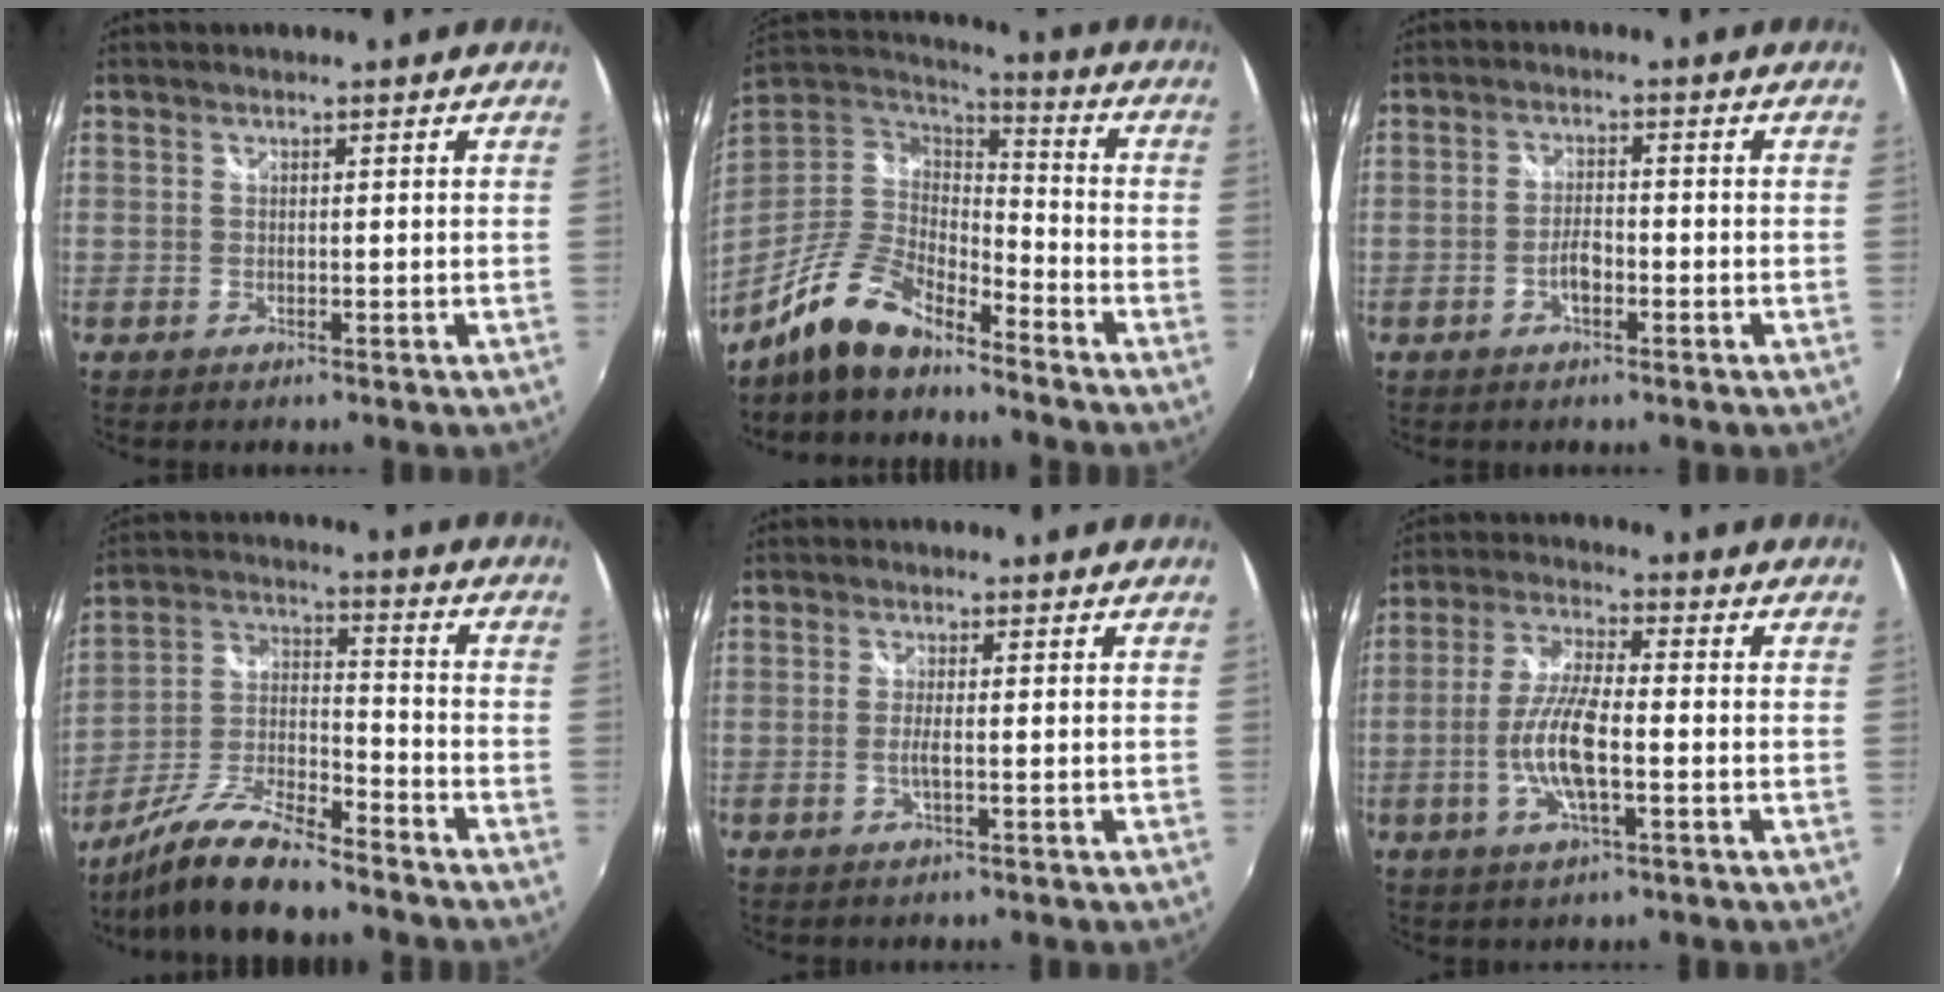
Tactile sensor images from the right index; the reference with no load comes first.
{"total": 14.6, "force": [-11.2, 5.0, 7.9], "torque": [-0.178, -0.003, -0.215]}
{"total": 3.0, "force": [-1.5, 1.3, 2.3], "torque": [-0.048, 0.004, -0.028]}
{"total": 14.4, "force": [-11.5, 3.1, 8.1], "torque": [-0.178, -0.006, -0.218]}
{"total": 1.9, "force": [-0.5, -0.1, 1.8], "torque": [-0.035, -0.003, -0.011]}
{"total": 9.9, "force": [-2.5, 2.5, 9.2], "torque": [-0.191, -0.001, -0.052]}